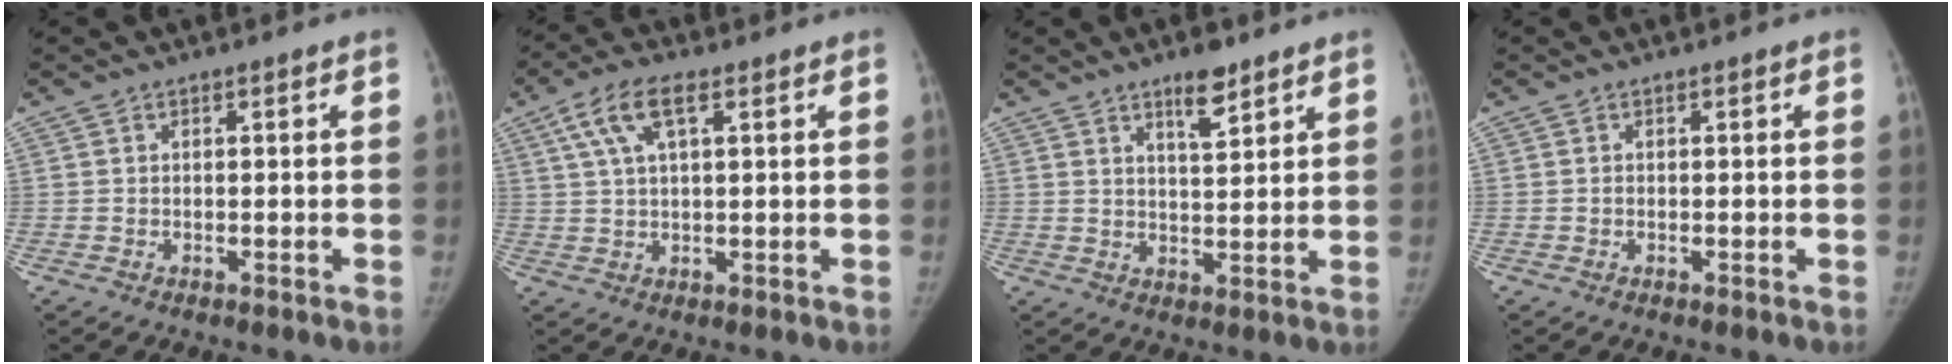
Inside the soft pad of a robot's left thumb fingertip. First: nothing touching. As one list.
[{"total": 8.0, "force": [3.6, 3.1, 6.4], "torque": [-0.132, 0.009, 0.069]}, {"total": 6.0, "force": [4.2, 1.8, 3.9], "torque": [-0.050, -0.030, 0.068]}, {"total": 0.0}]